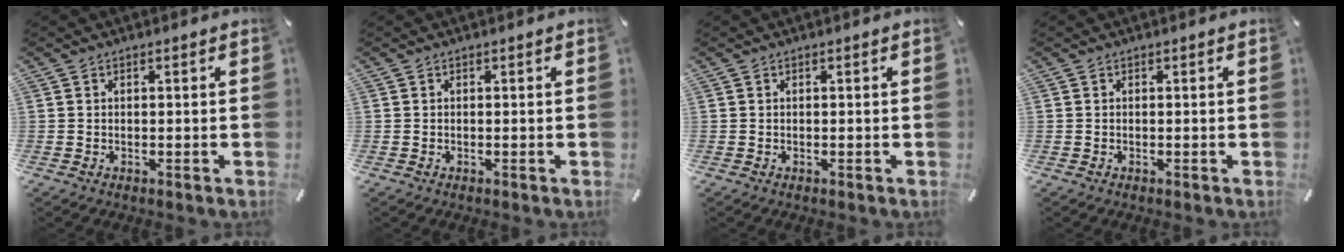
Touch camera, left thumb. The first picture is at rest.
{"total": 0.0}
{"total": 0.0}
{"total": 0.0}